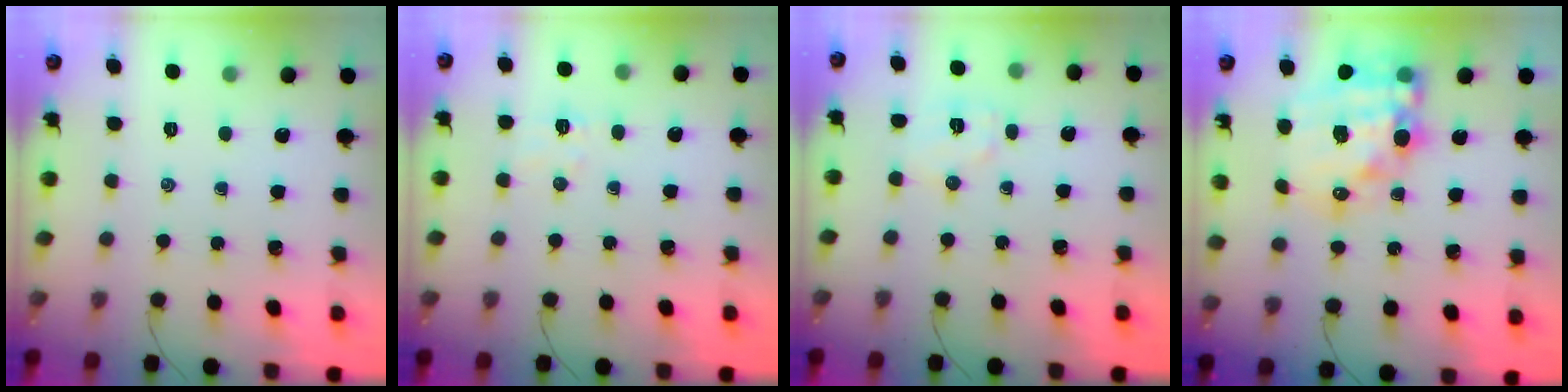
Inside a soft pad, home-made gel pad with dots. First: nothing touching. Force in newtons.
{"total": 5.9, "press": 5.8, "slide": 1.1}
{"total": 5.7, "press": 5.6, "slide": 1.2}
{"total": 18.6, "press": 18.0, "slide": 4.4}